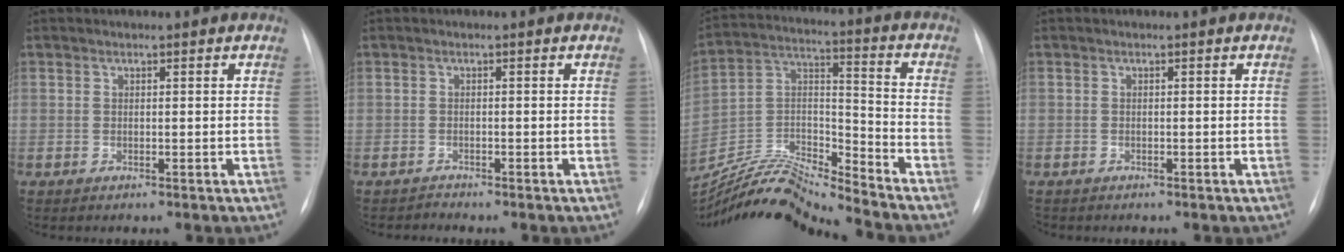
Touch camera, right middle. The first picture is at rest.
{"total": 0.8, "force": [-0.7, -0.1, -0.4], "torque": [0.003, -0.007, -0.011]}
{"total": 16.6, "force": [-15.6, -1.9, 5.3], "torque": [-0.099, 0.018, -0.292]}
{"total": 0.9, "force": [-0.7, 0.6, 0.0], "torque": [-0.010, 0.003, -0.011]}